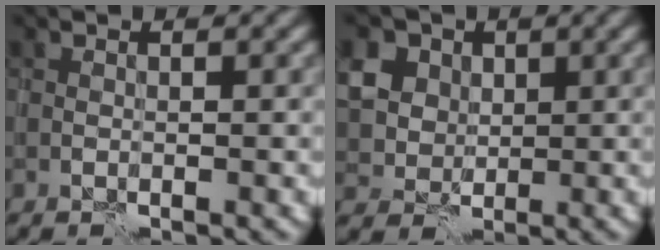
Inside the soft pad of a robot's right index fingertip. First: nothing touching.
{"total": 7.1, "force": [2.6, 5.8, 3.2], "torque": [-0.073, 0.014, 0.039]}